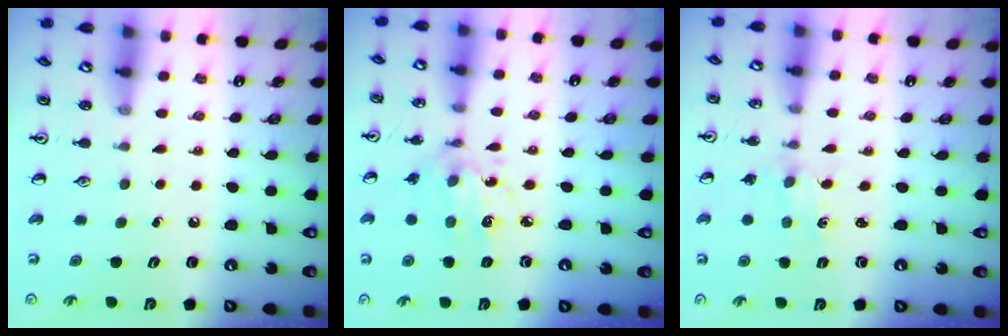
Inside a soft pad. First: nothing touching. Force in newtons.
{"total": 8.2, "press": 8.2, "slide": 0.4}
{"total": 0.0}